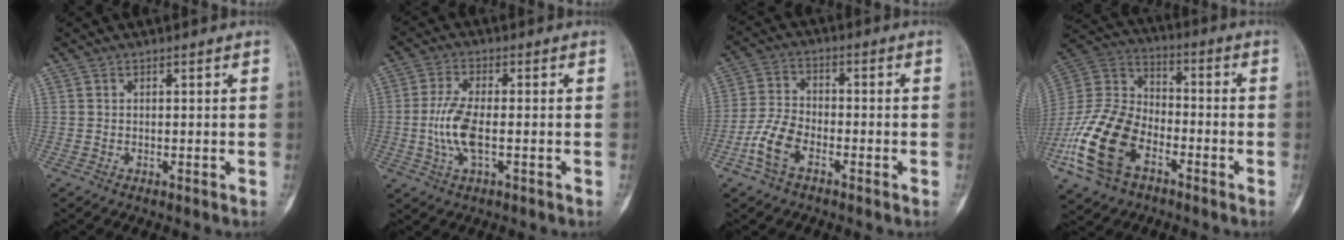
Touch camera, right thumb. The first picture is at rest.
{"total": 7.7, "force": [-1.2, 3.0, 7.0], "torque": [-0.159, 0.007, -0.024]}
{"total": 7.6, "force": [-3.8, 4.3, 5.0], "torque": [-0.107, 0.022, -0.080]}
{"total": 18.2, "force": [-8.1, 11.1, 12.0], "torque": [-0.242, 0.046, -0.162]}